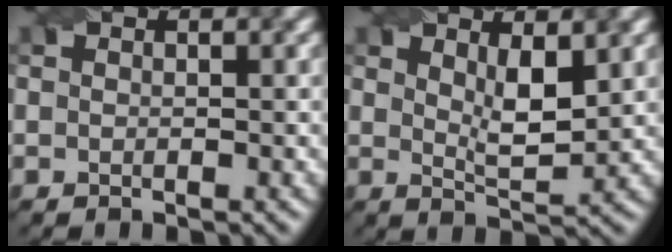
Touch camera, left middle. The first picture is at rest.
{"total": 3.3, "force": [1.4, 0.9, 2.9], "torque": [-0.051, -0.010, 0.026]}